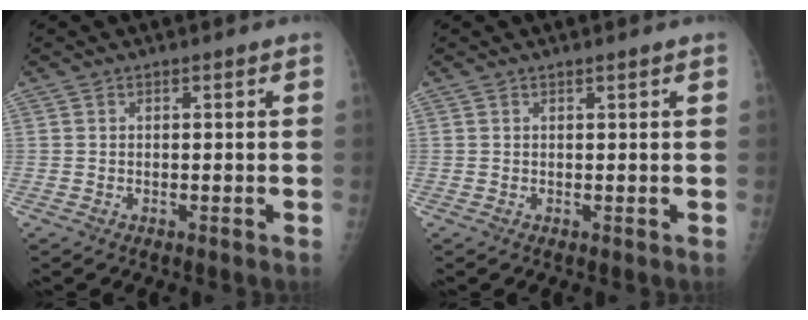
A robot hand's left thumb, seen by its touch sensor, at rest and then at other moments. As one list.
[{"total": 0.7, "force": [0.6, -0.1, 0.4], "torque": [-0.007, 0.001, 0.011]}]